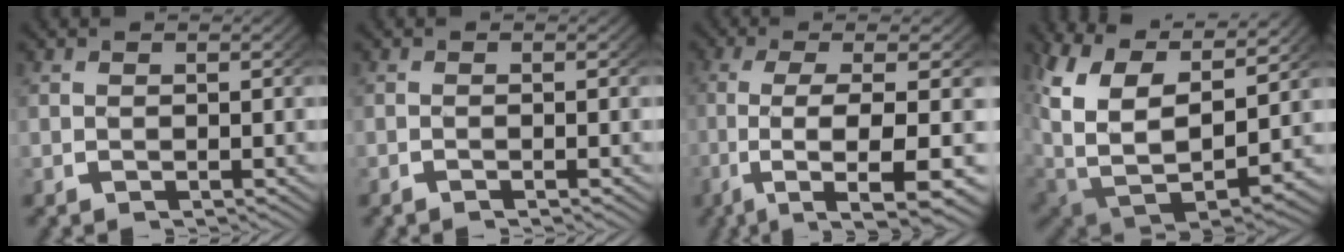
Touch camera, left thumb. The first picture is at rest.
{"total": 0.7, "force": [-0.5, -0.1, 0.5], "torque": [-0.008, 0.001, -0.010]}
{"total": 10.3, "force": [-2.1, 3.9, 9.3], "torque": [-0.190, -0.032, -0.012]}
{"total": 16.5, "force": [0.5, 12.2, 11.1], "torque": [-0.269, -0.077, 0.033]}